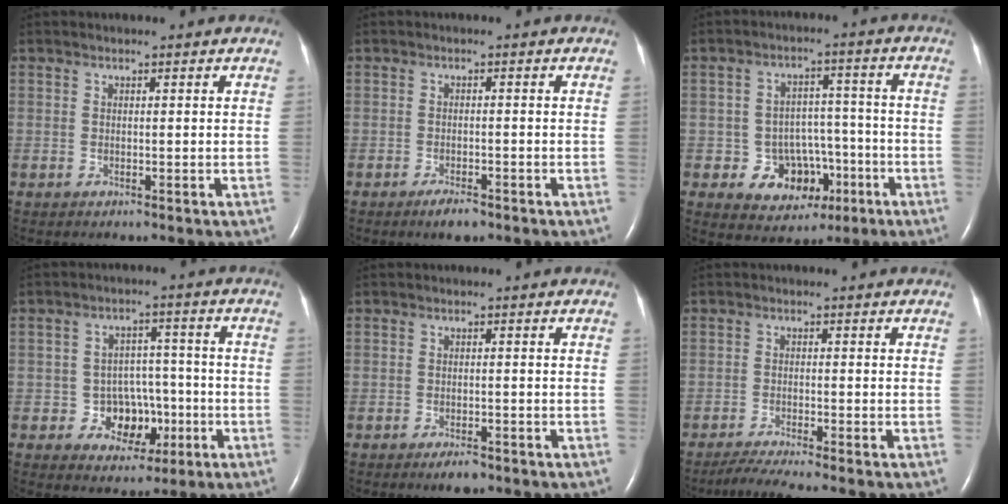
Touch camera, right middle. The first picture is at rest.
{"total": 2.6, "force": [-1.9, 0.7, 1.6], "torque": [-0.036, -0.003, -0.030]}
{"total": 8.1, "force": [-3.1, 6.8, 3.3], "torque": [-0.043, 0.027, -0.033]}
{"total": 6.6, "force": [-2.0, 5.6, 2.8], "torque": [-0.032, 0.026, -0.019]}
{"total": 2.4, "force": [-1.7, 0.7, 1.4], "torque": [-0.030, -0.003, -0.024]}
{"total": 5.1, "force": [-4.4, -0.9, 2.5], "torque": [-0.047, -0.021, -0.077]}